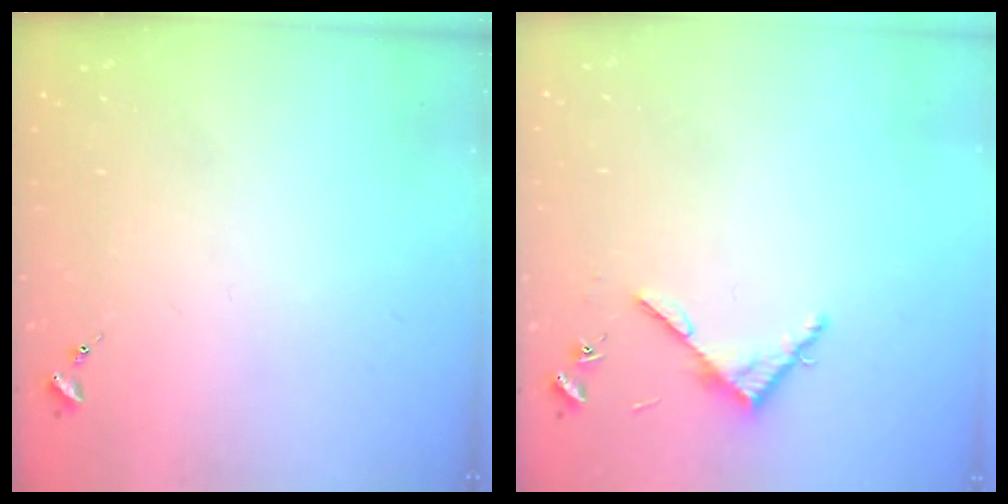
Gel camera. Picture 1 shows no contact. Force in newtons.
{"total": 4.2, "press": 4.2, "slide": 0.4}